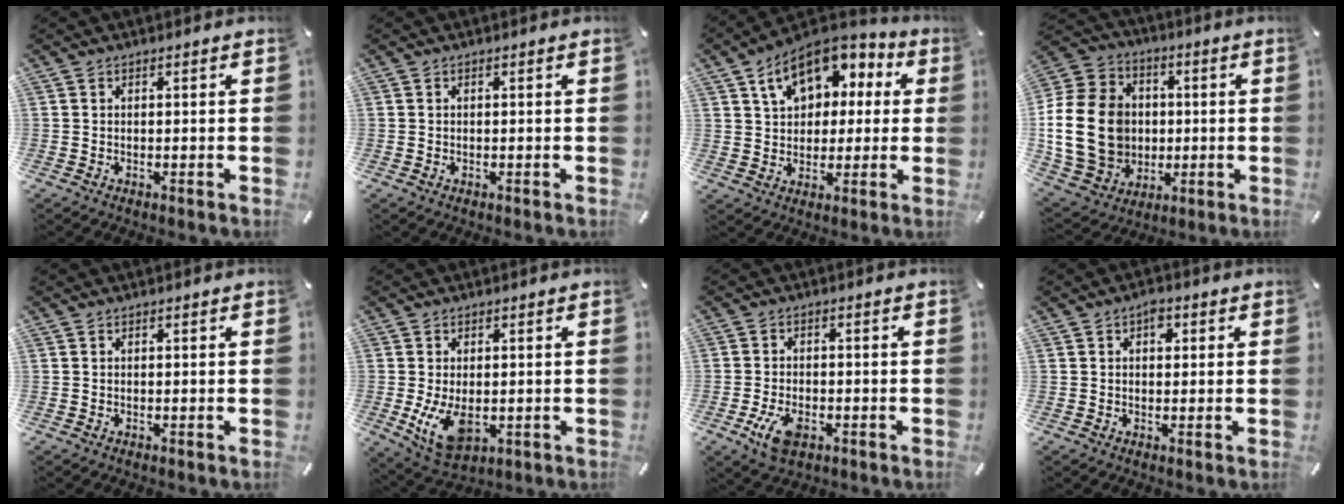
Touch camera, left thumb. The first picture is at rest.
{"total": 0.0}
{"total": 12.5, "force": [5.5, 9.3, 6.3], "torque": [-0.103, -0.021, 0.103]}
{"total": 20.5, "force": [-1.0, 17.0, 11.3], "torque": [-0.223, 0.013, -0.013]}
{"total": 0.0}
{"total": 8.0, "force": [-0.8, 5.2, 6.1], "torque": [-0.124, -0.011, -0.012]}
{"total": 5.9, "force": [-2.6, 3.6, 3.9], "torque": [-0.093, 0.008, -0.051]}
{"total": 2.7, "force": [0.9, 1.9, 1.8], "torque": [-0.014, -0.001, 0.008]}